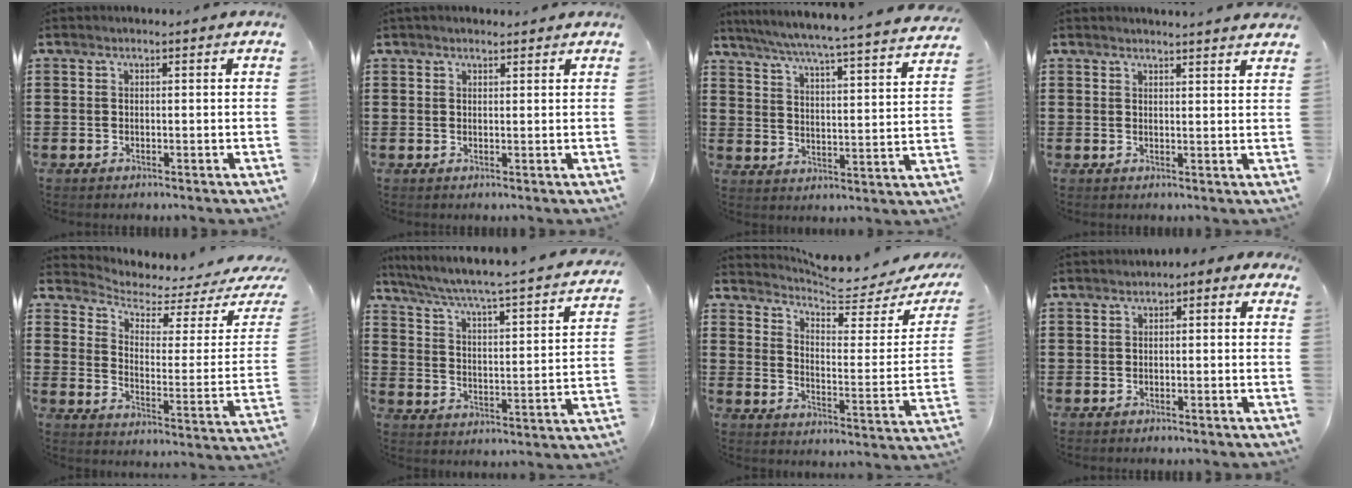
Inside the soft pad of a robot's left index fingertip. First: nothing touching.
{"total": 1.4, "force": [1.3, 0.3, 0.4], "torque": [-0.009, 0.002, 0.025]}
{"total": 4.8, "force": [4.3, -1.0, 1.8], "torque": [-0.056, -0.043, 0.064]}
{"total": 2.2, "force": [2.2, -0.3, 0.2], "torque": [-0.009, -0.004, 0.042]}
{"total": 2.8, "force": [2.1, 1.0, 1.5], "torque": [-0.050, -0.023, 0.028]}
{"total": 4.2, "force": [3.7, -0.6, 1.7], "torque": [-0.055, -0.044, 0.050]}
{"total": 5.3, "force": [4.9, 0.0, 2.0], "torque": [-0.058, -0.039, 0.079]}
{"total": 1.2, "force": [-0.9, 0.6, 0.5], "torque": [-0.014, 0.006, -0.020]}